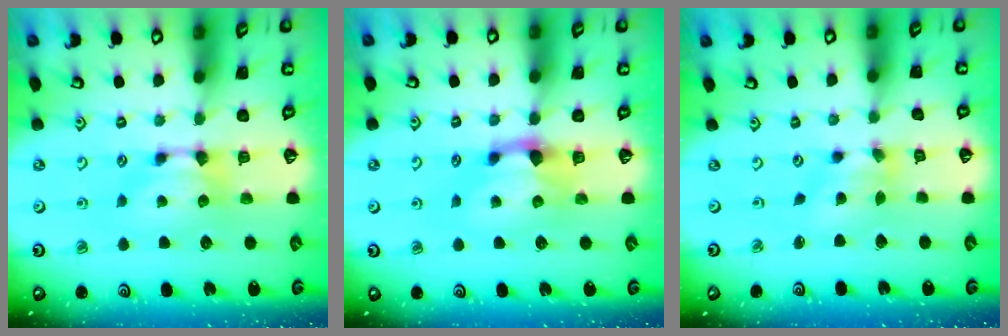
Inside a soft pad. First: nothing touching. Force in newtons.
{"total": 1.6, "press": 0.6, "slide": 1.5}
{"total": 2.0, "press": 1.5, "slide": 1.3}